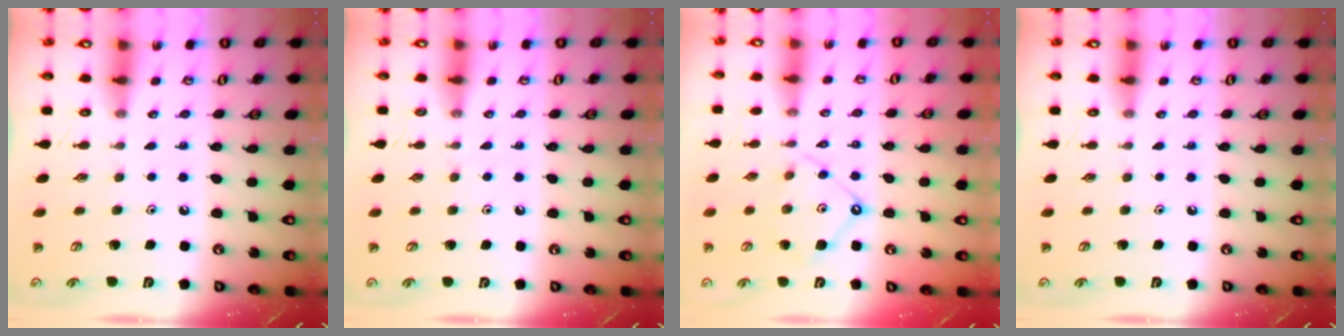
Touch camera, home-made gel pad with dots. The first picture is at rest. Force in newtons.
{"total": 4.3, "press": 4.3, "slide": 0.3}
{"total": 9.7, "press": 9.7, "slide": 1.0}
{"total": 0.0}